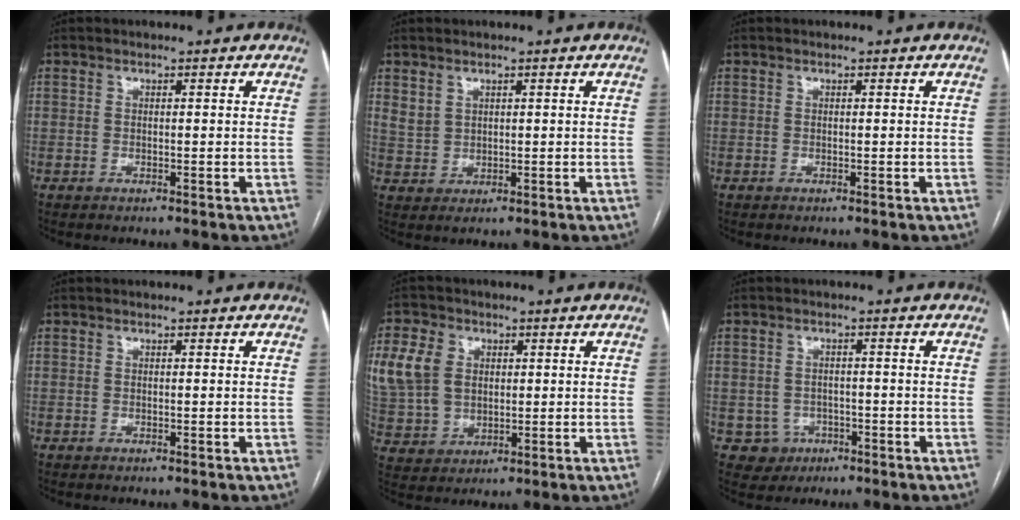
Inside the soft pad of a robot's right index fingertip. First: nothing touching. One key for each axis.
{"total": 2.5, "fx": 1.7, "fy": 1.8, "fz": 0.7, "tx": -0.014, "ty": 0.001, "tz": 0.042}
{"total": 0.0}
{"total": 0.0}
{"total": 10.6, "fx": 2.8, "fy": 8.4, "fz": 5.9, "tx": -0.144, "ty": 0.016, "tz": 0.066}
{"total": 3.7, "fx": -1.3, "fy": 3.5, "fz": 0.0, "tx": 0.008, "ty": 0.013, "tz": -0.011}